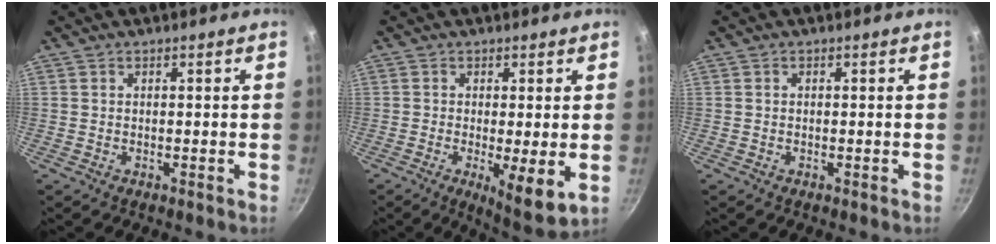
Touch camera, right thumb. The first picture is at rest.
{"total": 7.6, "force": [-1.0, 1.9, 7.3], "torque": [-0.101, -0.021, -0.008]}
{"total": 0.0}